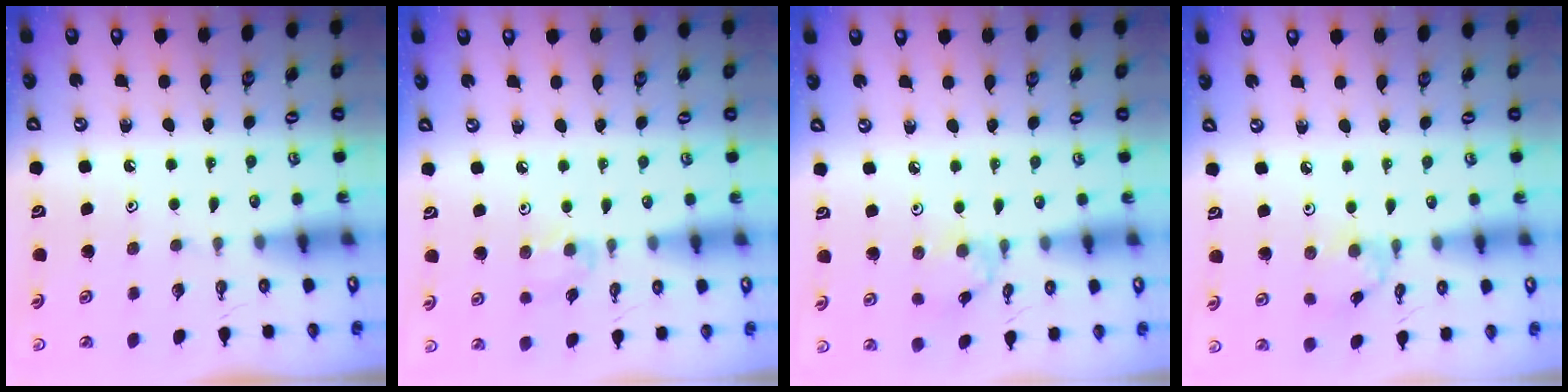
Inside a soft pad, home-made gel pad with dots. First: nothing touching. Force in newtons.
{"total": 3.9, "press": 3.9, "slide": 0.6}
{"total": 1.8, "press": 1.7, "slide": 0.1}
{"total": 1.8, "press": 1.7, "slide": 0.1}